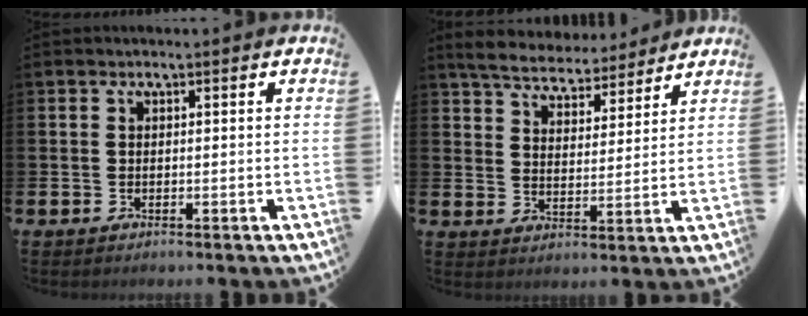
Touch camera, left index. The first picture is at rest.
{"total": 5.9, "force": [5.7, 1.2, 0.8], "torque": [-0.046, -0.034, 0.102]}